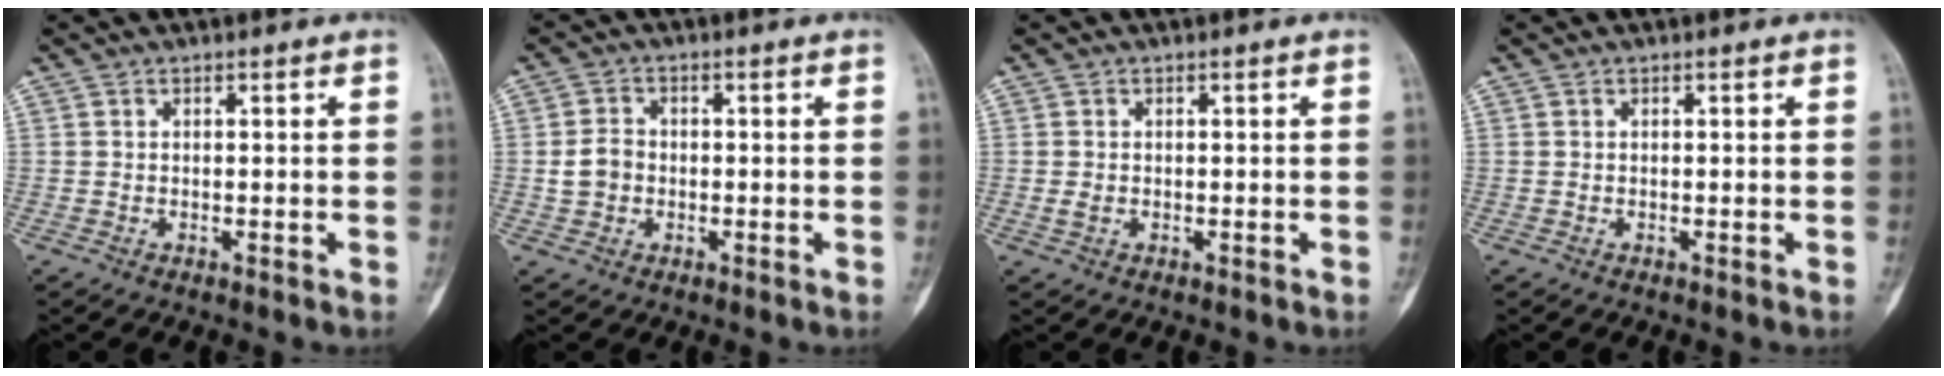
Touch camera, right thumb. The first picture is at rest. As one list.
[{"total": 4.1, "force": [-0.5, 3.4, 2.2], "torque": [-0.036, 0.011, -0.012]}, {"total": 1.2, "force": [-0.2, 0.9, 0.7], "torque": [-0.016, 0.000, -0.004]}, {"total": 0.0}]